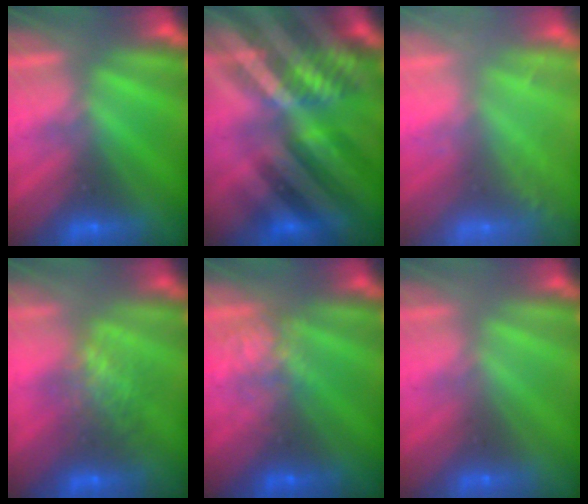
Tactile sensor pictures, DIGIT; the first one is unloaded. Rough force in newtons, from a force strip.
{"total": 7.0}
{"total": 1.6}
{"total": 4.6}
{"total": 3.9}
{"total": 3.0}